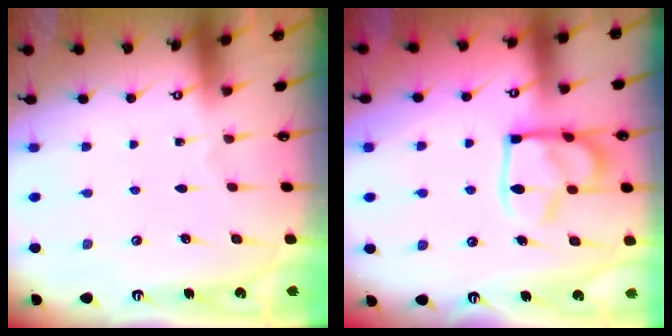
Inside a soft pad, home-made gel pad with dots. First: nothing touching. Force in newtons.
{"total": 14.3, "press": 14.2, "slide": 1.5}